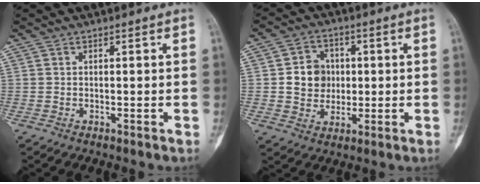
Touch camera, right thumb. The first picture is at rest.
{"total": 7.9, "force": [0.6, 7.0, 3.8], "torque": [-0.027, 0.003, 0.009]}